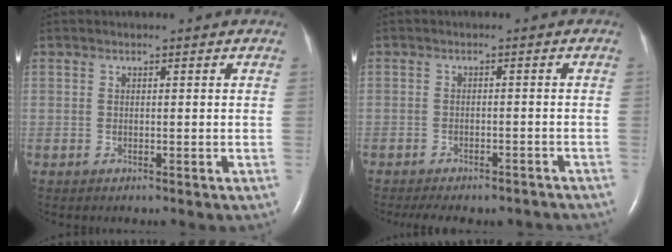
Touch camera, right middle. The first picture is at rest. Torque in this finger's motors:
{"motor_torque": [0.94, -0.95, 0.12, 0.03]}